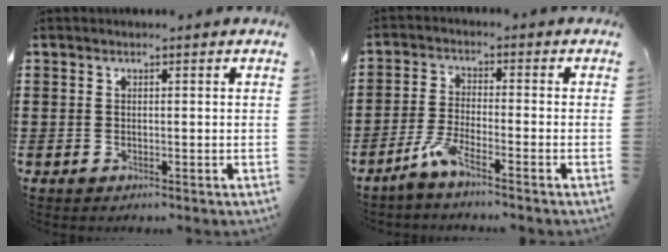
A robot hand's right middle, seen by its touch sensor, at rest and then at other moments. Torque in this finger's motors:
{"motor_torque": [-0.09, -0.09, 0.06, 0.01]}